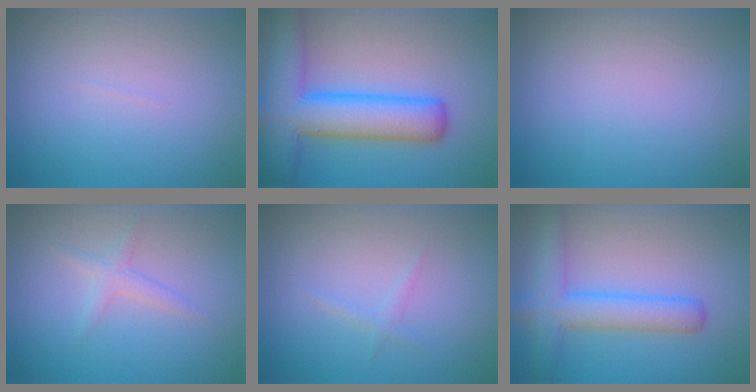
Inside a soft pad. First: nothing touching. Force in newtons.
{"total": 9.3, "press": 9.3, "slide": 0.5}
{"total": 0.0}
{"total": 1.3, "press": 1.3, "slide": 0.1}
{"total": 0.8, "press": 0.8, "slide": 0.0}
{"total": 4.6, "press": 4.6, "slide": 0.2}